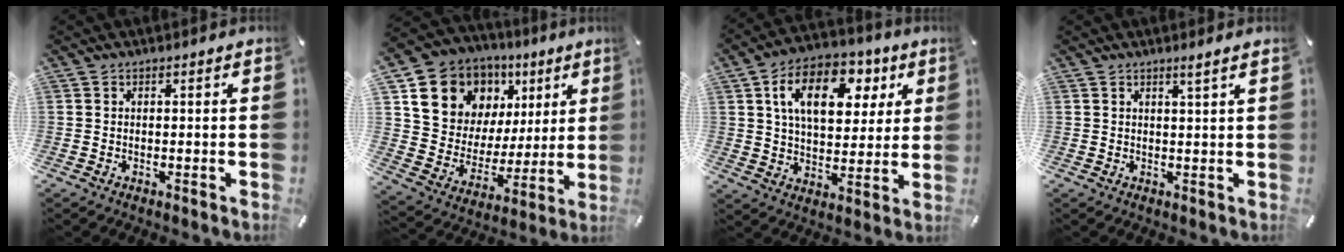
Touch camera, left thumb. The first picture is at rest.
{"total": 13.1, "force": [7.5, 10.5, 2.5], "torque": [-0.061, -0.062, 0.147]}
{"total": 15.8, "force": [6.4, 10.1, 10.4], "torque": [-0.159, -0.011, 0.109]}
{"total": 2.2, "force": [1.6, -0.3, 1.6], "torque": [-0.032, -0.004, 0.027]}